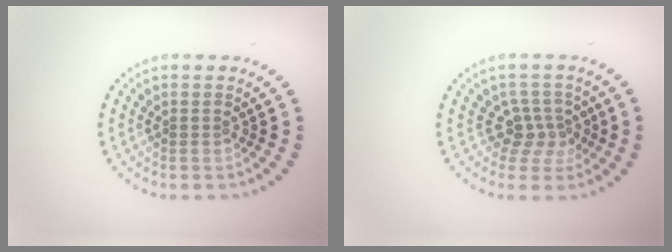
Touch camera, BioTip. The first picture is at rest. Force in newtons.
{"total": 2.7, "press": 2.0, "slide": 1.8}